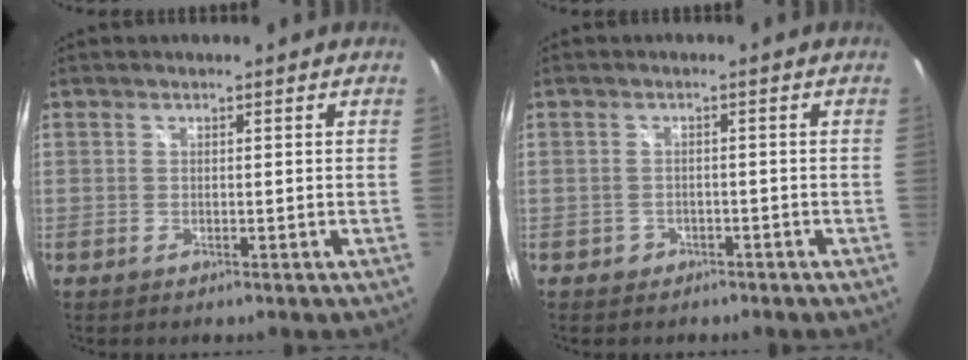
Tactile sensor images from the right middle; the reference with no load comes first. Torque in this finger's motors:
{"motor_torque": [-0.25, -0.01, -0.05, -0.01]}